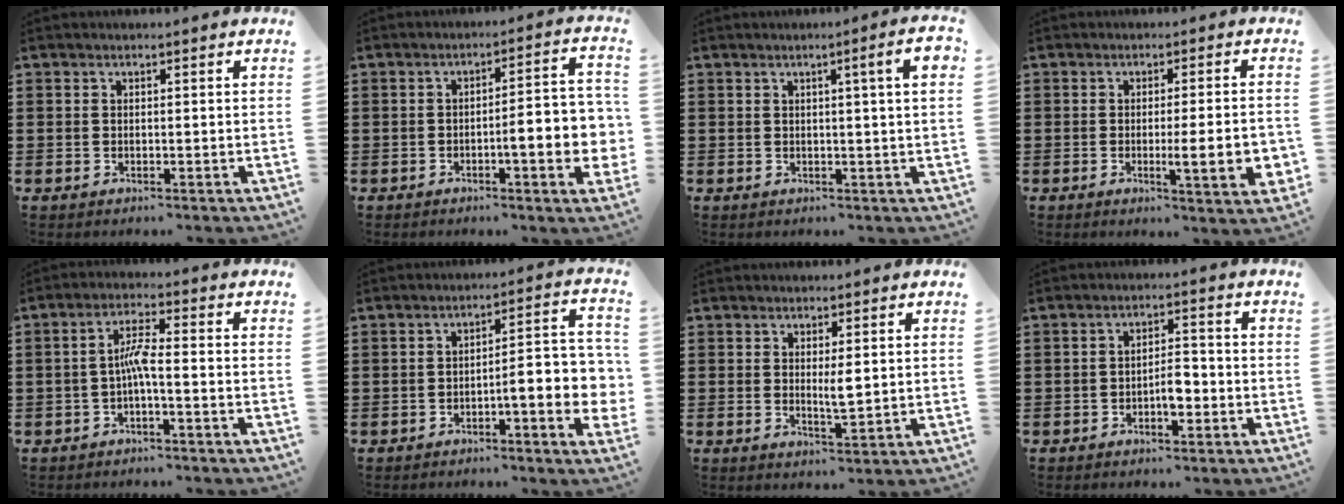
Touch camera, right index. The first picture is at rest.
{"total": 7.9, "force": [-2.1, 1.7, 7.4], "torque": [-0.104, -0.007, -0.037]}
{"total": 4.4, "force": [1.4, -0.1, 4.2], "torque": [-0.072, -0.004, 0.018]}
{"total": 7.1, "force": [-1.4, 0.8, 6.9], "torque": [-0.095, -0.016, -0.023]}
{"total": 4.2, "force": [-1.1, 0.5, 4.1], "torque": [-0.084, 0.002, -0.026]}
{"total": 6.8, "force": [-2.4, 1.4, 6.2], "torque": [-0.085, -0.015, -0.046]}
{"total": 3.0, "force": [0.6, 0.6, 2.9], "torque": [-0.049, -0.004, 0.009]}
{"total": 3.6, "force": [-1.4, 1.4, 3.1], "torque": [-0.055, 0.007, -0.026]}